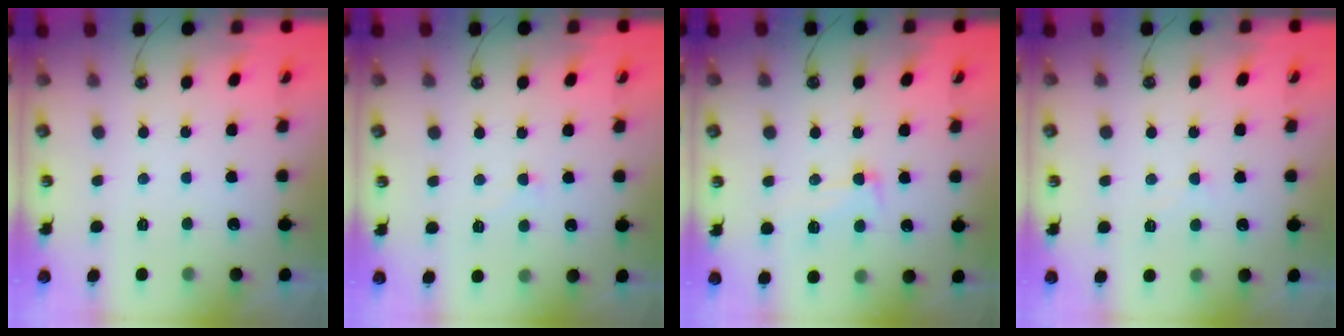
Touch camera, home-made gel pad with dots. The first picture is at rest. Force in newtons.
{"total": 2.6, "press": 2.6, "slide": 0.7}
{"total": 5.7, "press": 5.5, "slide": 1.5}
{"total": 0.5, "press": 0.0, "slide": 0.5}